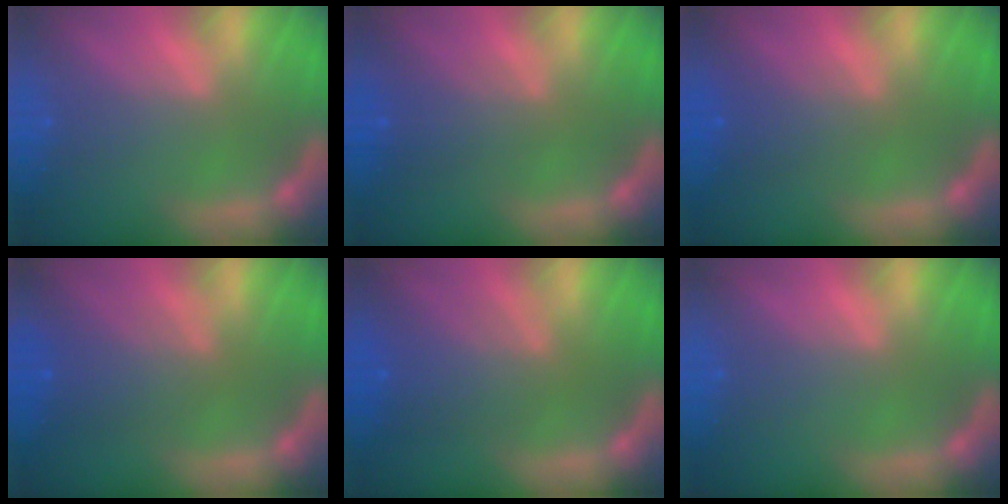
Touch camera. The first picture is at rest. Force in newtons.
{"total": 3.0}
{"total": 2.5}
{"total": 4.1}
{"total": 5.0}
{"total": 0.0}